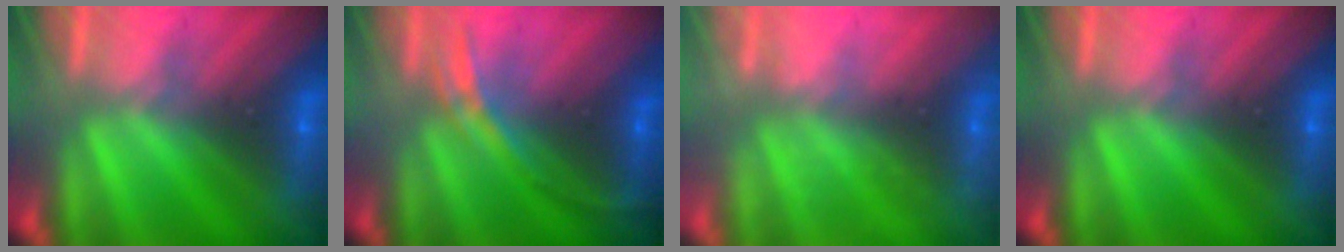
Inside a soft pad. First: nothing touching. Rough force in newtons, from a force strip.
{"total": 2.8}
{"total": 2.1}
{"total": 0.0}